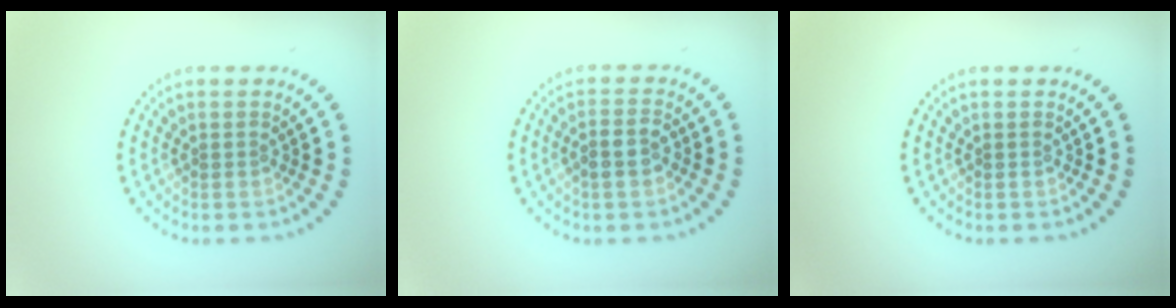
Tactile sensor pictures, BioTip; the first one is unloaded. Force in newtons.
{"total": 2.0, "press": 1.9, "slide": 0.7}
{"total": 0.0}